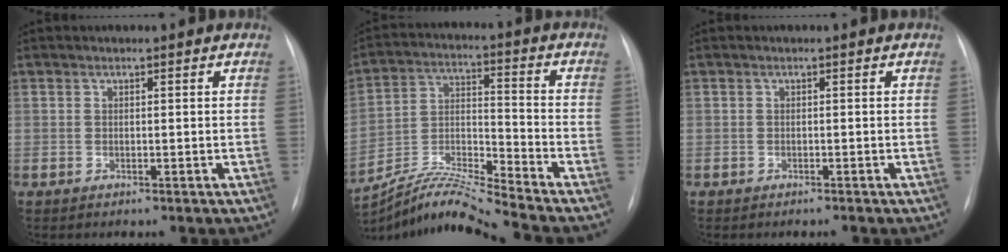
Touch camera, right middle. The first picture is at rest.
{"total": 11.5, "force": [-10.9, -2.3, 2.9], "torque": [-0.061, 0.008, -0.203]}
{"total": 0.6, "force": [-0.5, 0.0, 0.2], "torque": [-0.005, -0.001, -0.010]}